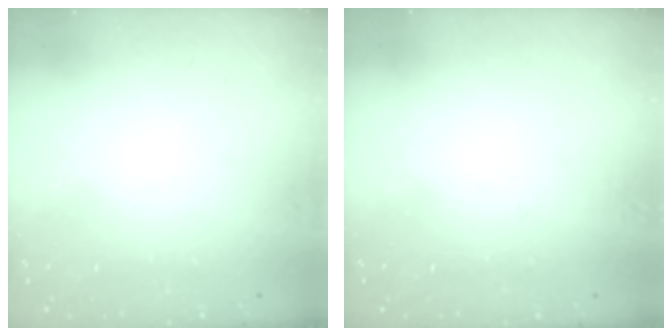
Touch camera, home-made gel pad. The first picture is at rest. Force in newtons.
{"total": 2.8, "press": 2.8, "slide": 0.4}